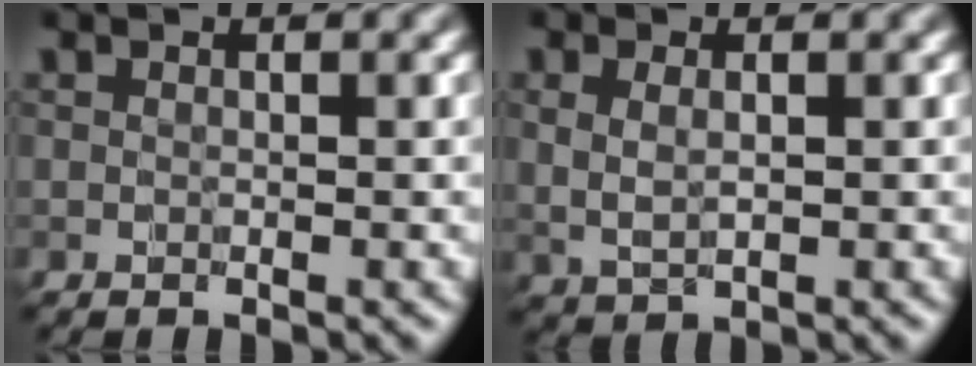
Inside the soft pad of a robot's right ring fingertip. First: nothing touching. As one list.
[{"total": 1.4, "force": [0.4, 0.6, 1.1], "torque": [-0.024, -0.006, 0.014]}]